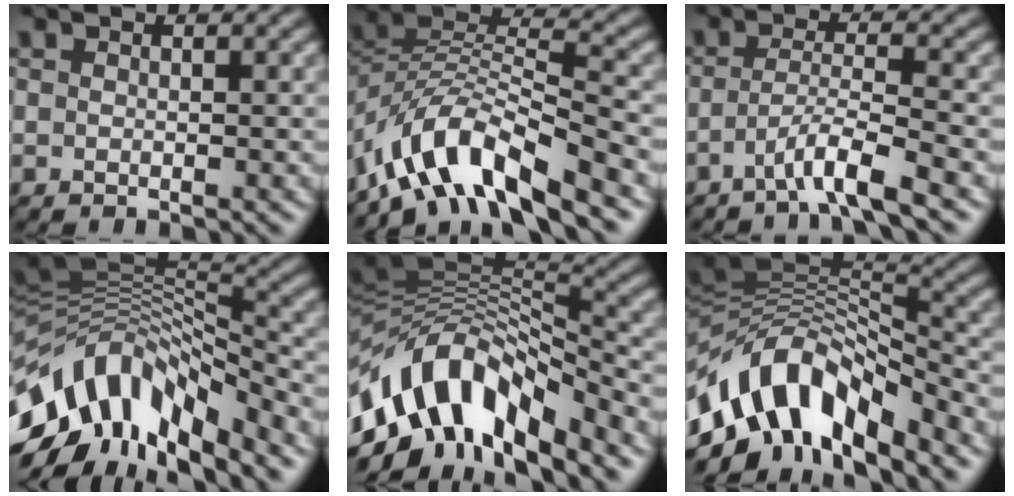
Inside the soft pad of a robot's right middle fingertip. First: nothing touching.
{"total": 9.3, "force": [-6.3, 3.1, 6.0], "torque": [-0.096, 0.007, -0.129]}
{"total": 3.9, "force": [-2.4, 0.3, 3.1], "torque": [-0.053, 0.009, -0.055]}
{"total": 12.9, "force": [-5.5, 6.6, 9.7], "torque": [-0.184, 0.022, -0.105]}
{"total": 13.0, "force": [-5.5, 6.4, 9.9], "torque": [-0.179, 0.019, -0.105]}
{"total": 12.0, "force": [-6.0, 5.9, 8.6], "torque": [-0.147, 0.014, -0.118]}